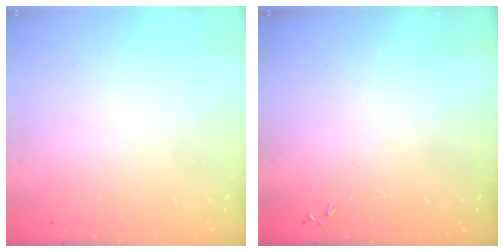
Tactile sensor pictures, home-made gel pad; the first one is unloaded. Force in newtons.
{"total": 0.0}